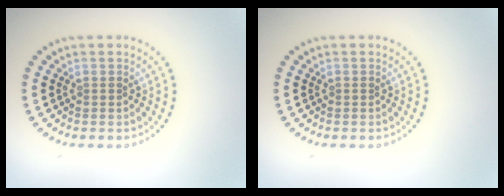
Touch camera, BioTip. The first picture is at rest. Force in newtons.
{"total": 0.0}